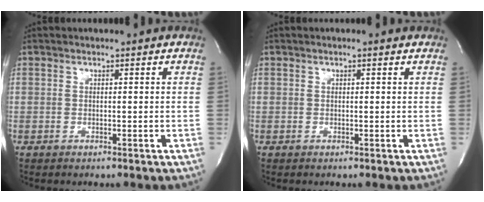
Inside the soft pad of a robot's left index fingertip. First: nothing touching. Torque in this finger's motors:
{"motor_torque": [0.12, -0.05, -0.03, -0.01]}